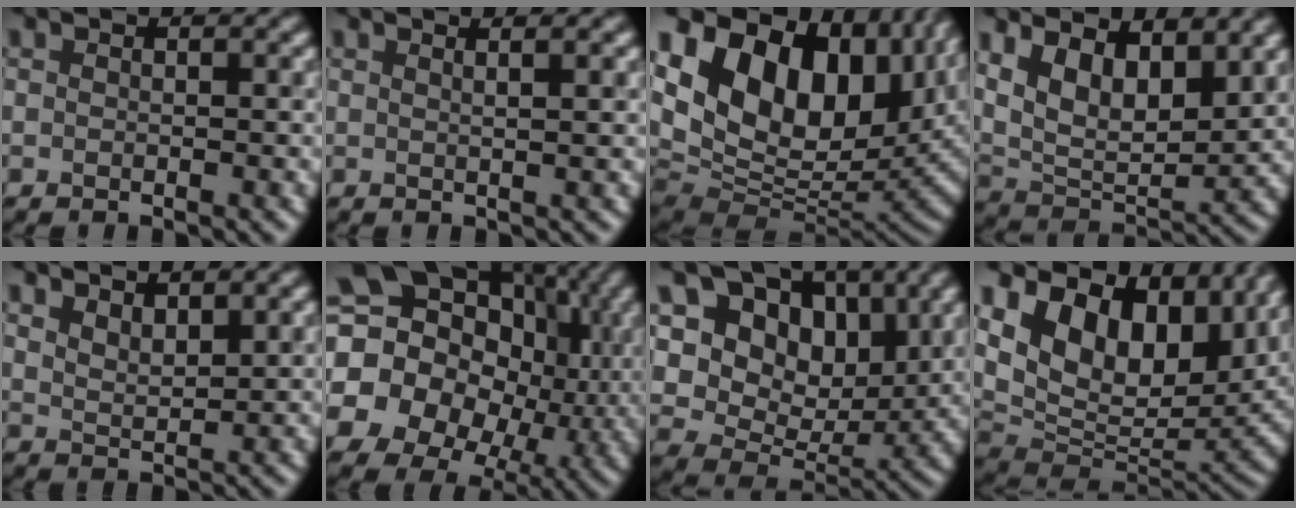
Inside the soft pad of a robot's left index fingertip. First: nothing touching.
{"total": 2.9, "force": [1.5, 1.2, 2.2], "torque": [-0.006, 0.012, -0.010]}
{"total": 19.9, "force": [6.4, 12.8, 13.9], "torque": [-0.249, 0.022, 0.128]}
{"total": 9.4, "force": [4.6, 4.6, 6.8], "torque": [-0.124, 0.003, 0.071]}
{"total": 2.7, "force": [2.0, 0.9, 1.5], "torque": [-0.028, -0.004, 0.040]}
{"total": 21.0, "force": [2.3, 18.0, 10.7], "torque": [-0.211, -0.004, 0.021]}
{"total": 14.2, "force": [5.7, 9.4, 9.0], "torque": [-0.163, 0.014, 0.086]}
{"total": 17.1, "force": [7.2, 10.4, 11.4], "torque": [-0.212, 0.016, 0.150]}